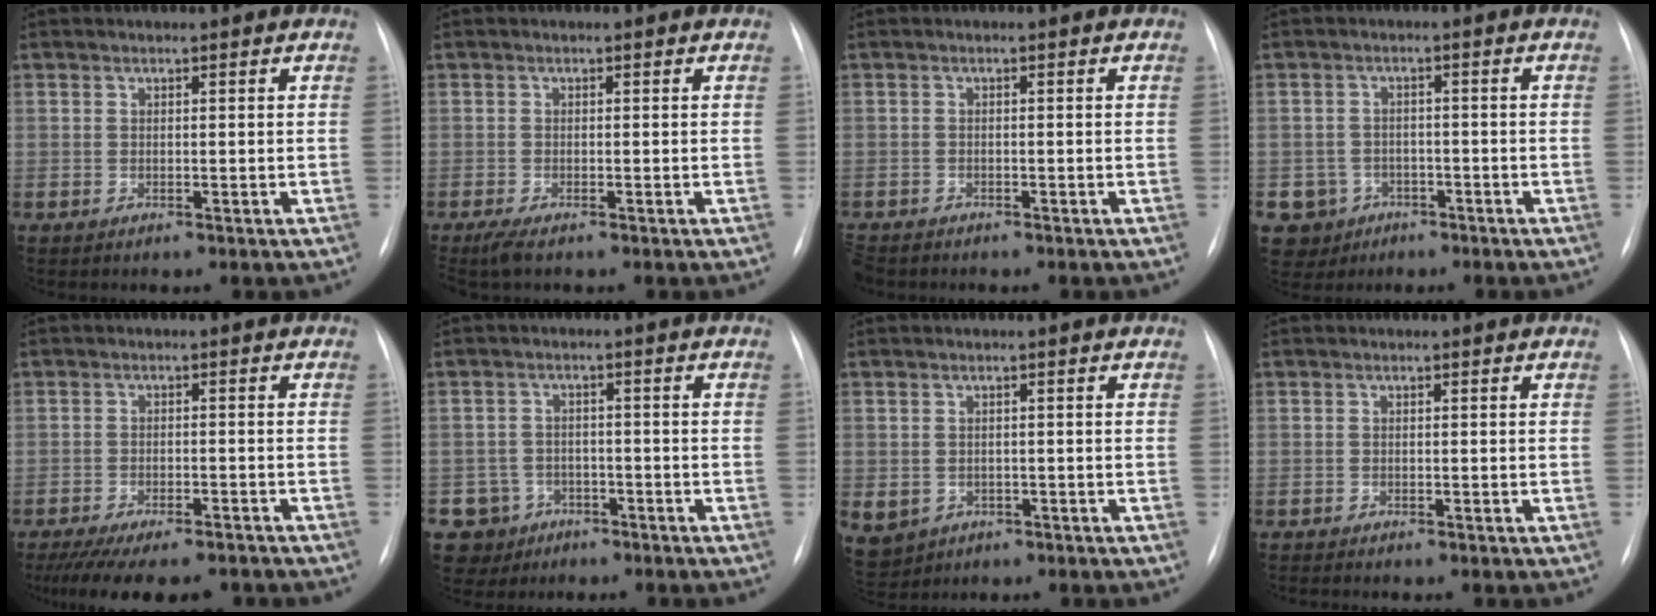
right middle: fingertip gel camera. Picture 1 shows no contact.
{"total": 2.6, "force": [-1.9, 0.5, 1.8], "torque": [-0.040, -0.010, -0.034]}
{"total": 3.1, "force": [-2.7, 1.4, 0.6], "torque": [-0.010, -0.005, -0.047]}
{"total": 5.2, "force": [-2.4, 4.6, 0.0], "torque": [0.001, 0.010, -0.035]}
{"total": 14.7, "force": [-12.2, 4.1, 7.2], "torque": [-0.145, -0.019, -0.167]}
{"total": 5.9, "force": [-3.3, 4.9, -0.3], "torque": [0.006, 0.009, -0.051]}
{"total": 8.0, "force": [-3.0, 6.9, 2.7], "torque": [-0.080, 0.001, -0.034]}
{"total": 0.8, "force": [-0.7, -0.2, 0.3], "torque": [-0.006, -0.002, -0.014]}